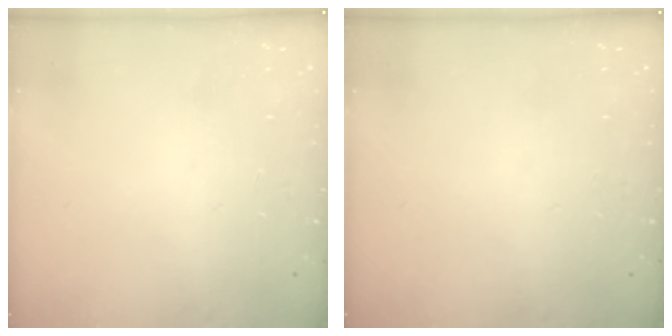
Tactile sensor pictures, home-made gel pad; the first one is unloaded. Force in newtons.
{"total": 0.0}